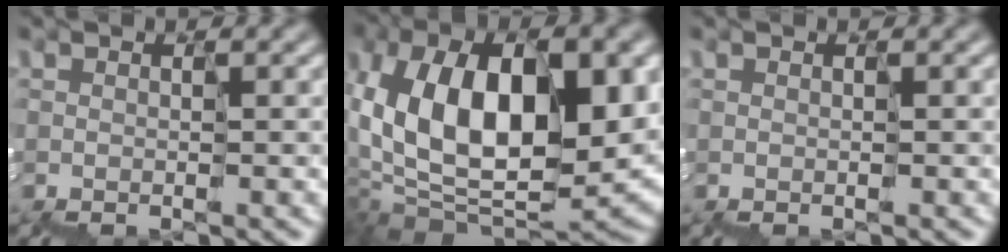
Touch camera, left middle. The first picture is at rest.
{"total": 10.1, "force": [1.6, 5.6, 8.2], "torque": [-0.145, -0.002, 0.034]}
{"total": 0.0}